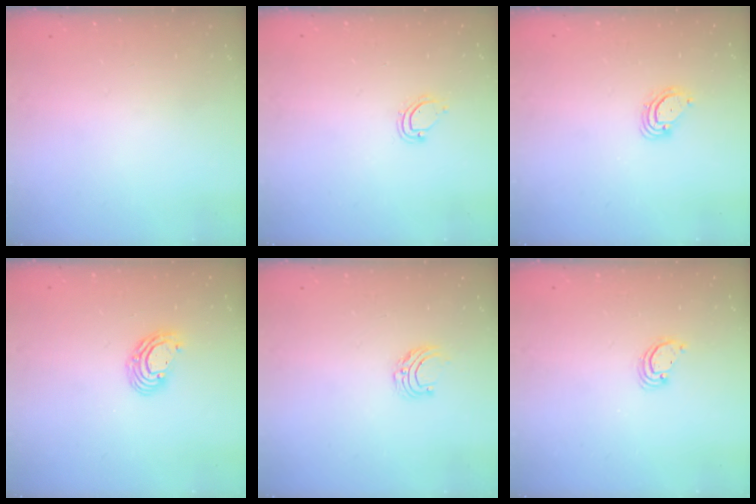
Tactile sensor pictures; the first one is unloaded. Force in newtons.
{"total": 4.3, "press": 4.3, "slide": 0.3}
{"total": 3.9, "press": 3.9, "slide": 0.4}
{"total": 6.9, "press": 6.9, "slide": 0.8}
{"total": 5.0, "press": 5.0, "slide": 0.4}
{"total": 2.6, "press": 2.6, "slide": 0.2}